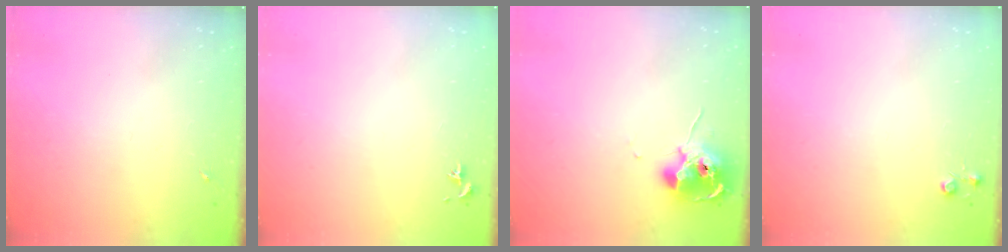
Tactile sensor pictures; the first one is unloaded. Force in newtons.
{"total": 0.7, "press": 0.5, "slide": 0.4}
{"total": 10.3, "press": 10.3, "slide": 0.9}
{"total": 3.7, "press": 3.7, "slide": 0.5}